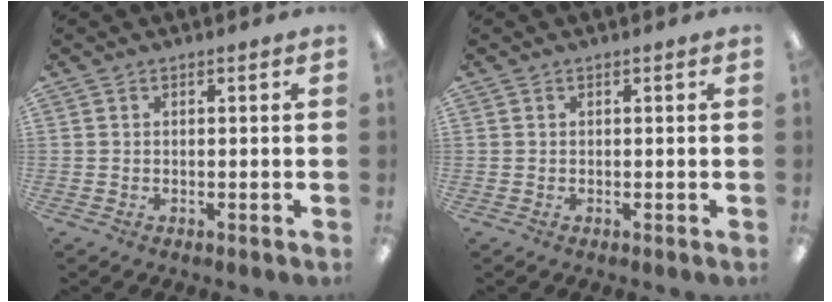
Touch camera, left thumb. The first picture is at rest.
{"total": 0.0}